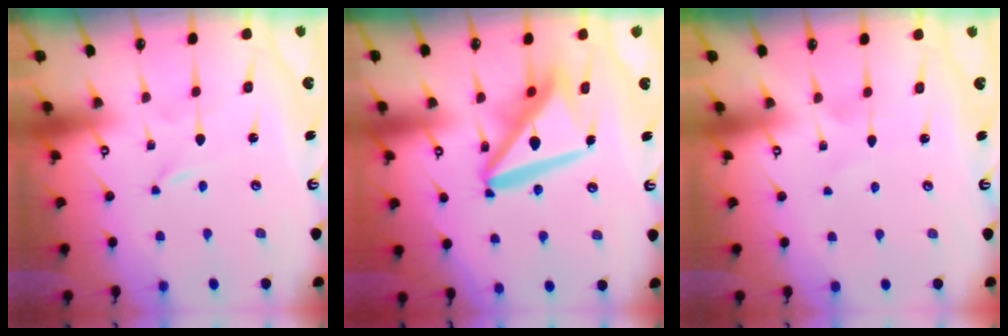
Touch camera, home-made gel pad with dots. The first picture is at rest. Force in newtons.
{"total": 15.9, "press": 15.9, "slide": 1.3}
{"total": 2.5, "press": 2.5, "slide": 0.3}